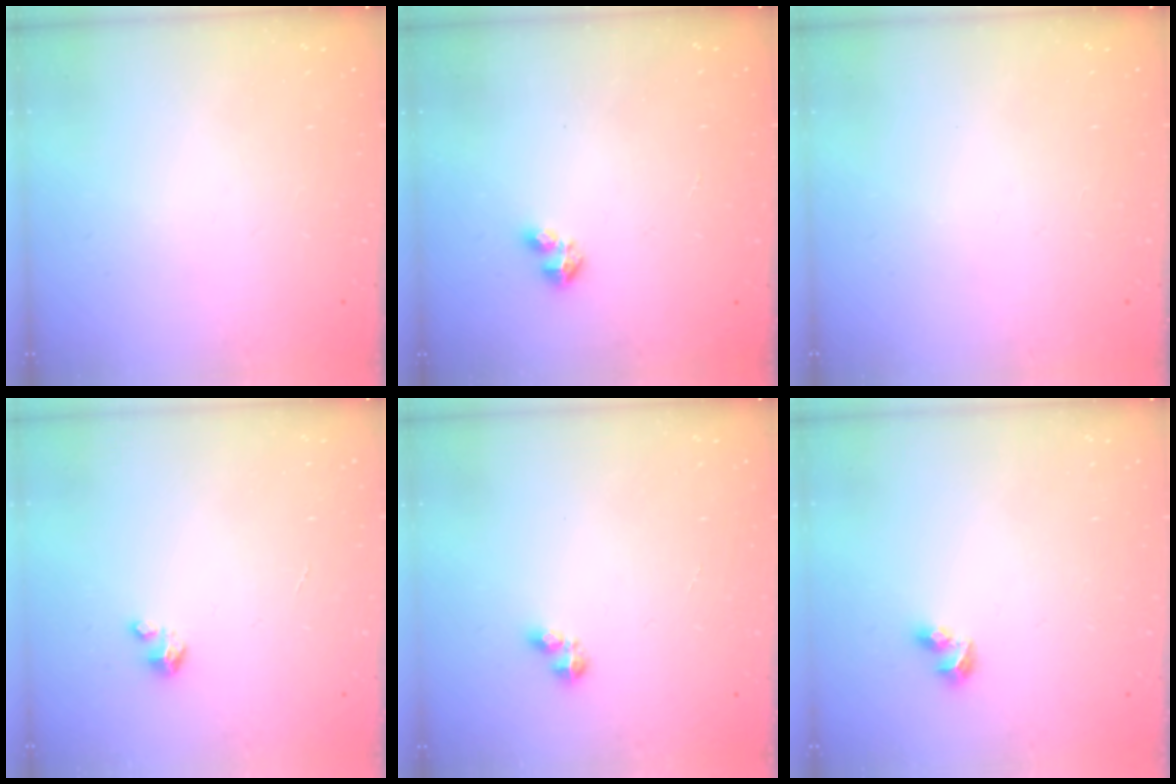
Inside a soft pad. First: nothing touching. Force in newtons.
{"total": 2.4, "press": 2.4, "slide": 0.5}
{"total": 0.0}
{"total": 2.7, "press": 2.7, "slide": 0.1}
{"total": 2.7, "press": 2.6, "slide": 0.3}
{"total": 3.9, "press": 3.8, "slide": 0.5}